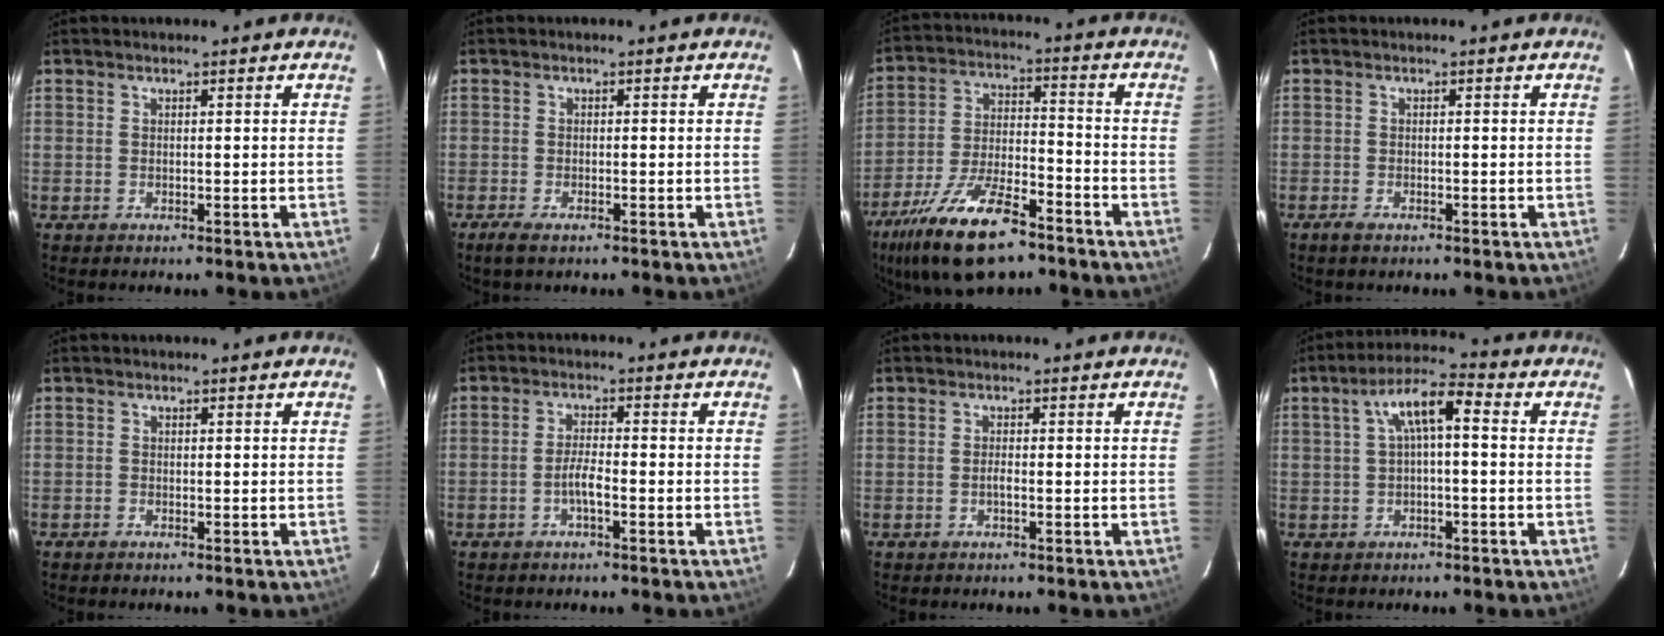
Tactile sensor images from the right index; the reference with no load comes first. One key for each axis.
{"total": 3.1, "fx": -2.2, "fy": 0.9, "fz": 1.9, "tx": -0.047, "ty": -0.007, "tz": -0.042}
{"total": 17.8, "fx": -12.3, "fy": 6.2, "fz": 11.3, "tx": -0.232, "ty": -0.023, "tz": -0.218}
{"total": 2.0, "fx": -1.6, "fy": 0.6, "fz": 1.1, "tx": -0.028, "ty": -0.004, "tz": -0.031}
{"total": 0.6, "fx": -0.5, "fy": 0.2, "fz": 0.0, "tx": -0.003, "ty": 0.002, "tz": -0.012}
{"total": 3.2, "fx": -1.6, "fy": 0.5, "fz": 2.8, "tx": -0.059, "ty": 0.005, "tz": -0.033}
{"total": 1.2, "fx": -0.6, "fy": 0.2, "fz": 1.0, "tx": -0.021, "ty": 0.002, "tz": -0.012}
{"total": 7.1, "fx": 0.7, "fy": 2.1, "fz": 6.8, "tx": -0.130, "ty": 0.024, "tz": 0.016}